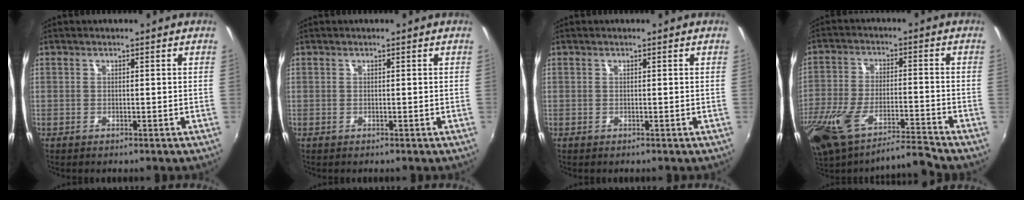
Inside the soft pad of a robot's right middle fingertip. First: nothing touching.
{"total": 0.0}
{"total": 0.0}
{"total": 14.4, "force": [-11.9, 2.0, 7.9], "torque": [-0.181, -0.032, -0.226]}